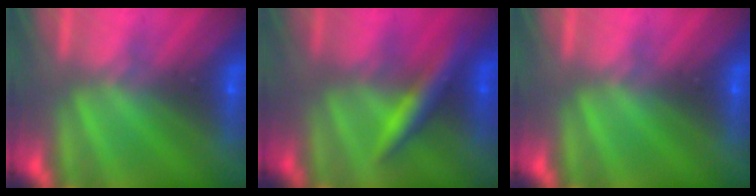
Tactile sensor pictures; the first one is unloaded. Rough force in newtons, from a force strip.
{"total": 2.3}
{"total": 0.0}